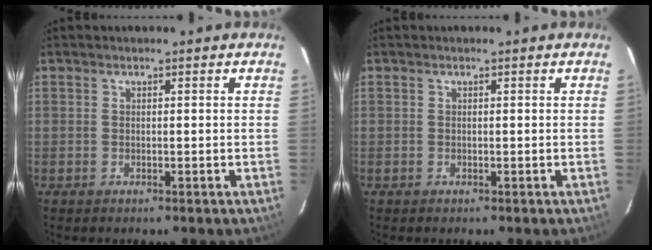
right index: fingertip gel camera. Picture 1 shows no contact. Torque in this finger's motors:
{"motor_torque": [0.00, 0.00, 0.01, 0.00]}